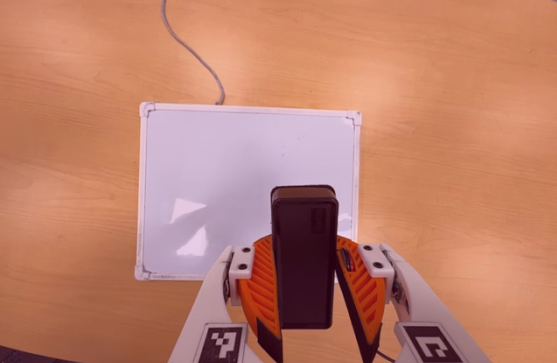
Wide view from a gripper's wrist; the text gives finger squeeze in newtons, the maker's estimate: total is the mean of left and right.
{"total": 7.0, "left": 7.0, "right": 7.0}